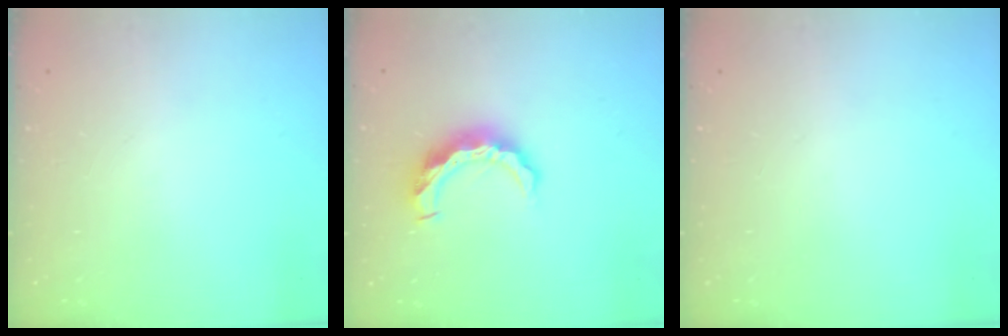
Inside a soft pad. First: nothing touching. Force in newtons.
{"total": 9.5, "press": 9.5, "slide": 0.5}
{"total": 0.0}